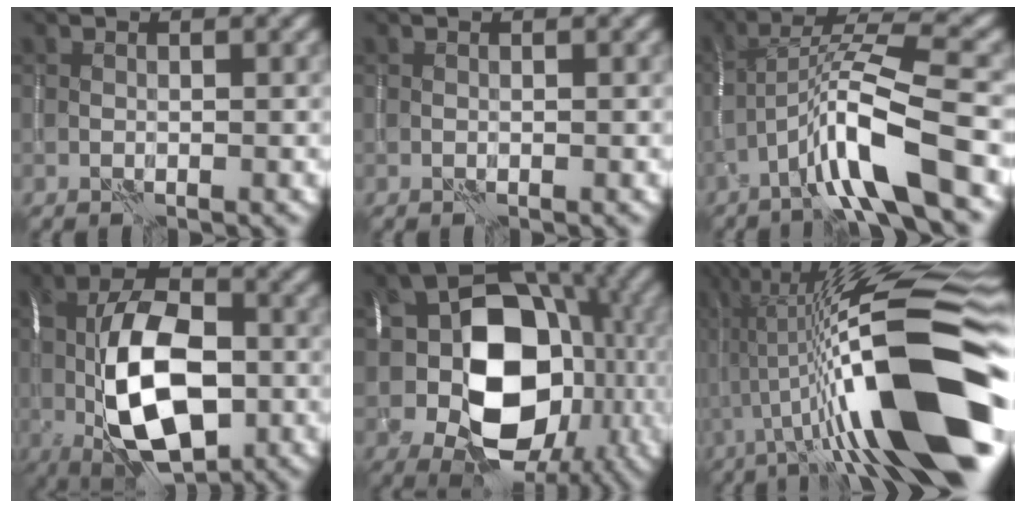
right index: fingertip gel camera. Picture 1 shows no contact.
{"total": 0.0}
{"total": 8.1, "force": [-4.0, 1.0, 7.0], "torque": [-0.129, 0.018, -0.076]}
{"total": 12.6, "force": [-2.8, 6.4, 10.5], "torque": [-0.176, 0.007, -0.060]}
{"total": 14.2, "force": [-2.1, 10.0, 9.9], "torque": [-0.117, -0.008, -0.044]}
{"total": 18.0, "force": [-2.0, 3.6, 17.5], "torque": [-0.275, 0.040, -0.042]}